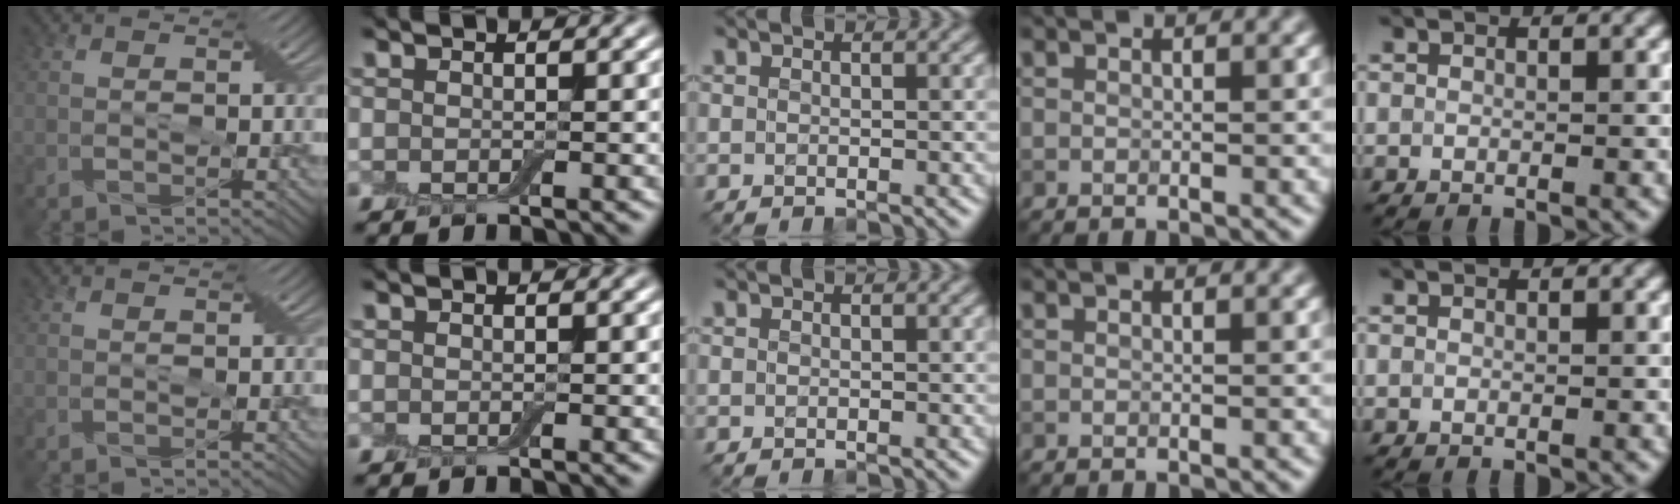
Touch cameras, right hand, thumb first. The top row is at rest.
{}